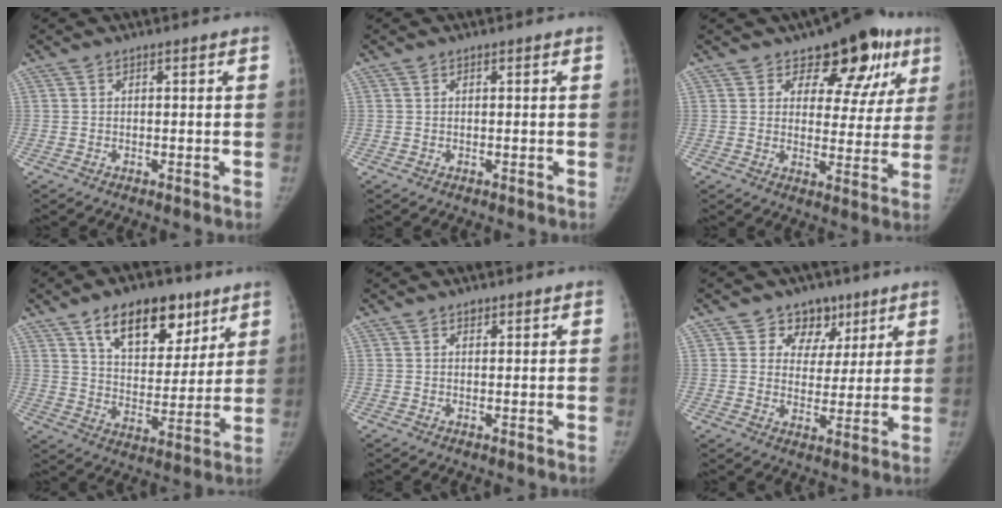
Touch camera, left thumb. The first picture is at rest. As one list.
[{"total": 0.0}, {"total": 13.5, "force": [7.8, 8.1, 7.4], "torque": [-0.027, -0.031, 0.101]}, {"total": 16.4, "force": [9.5, 9.1, 9.7], "torque": [-0.095, -0.044, 0.155]}, {"total": 0.8, "force": [0.5, 0.6, 0.2], "torque": [0.002, -0.005, 0.006]}, {"total": 8.3, "force": [4.7, 6.6, 1.7], "torque": [0.017, -0.019, 0.072]}]